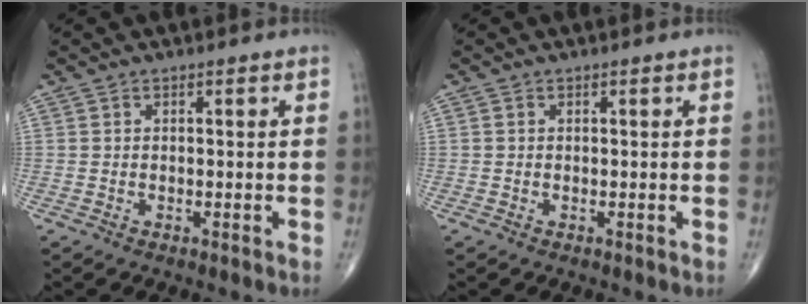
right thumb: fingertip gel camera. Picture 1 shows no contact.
{"total": 0.0}